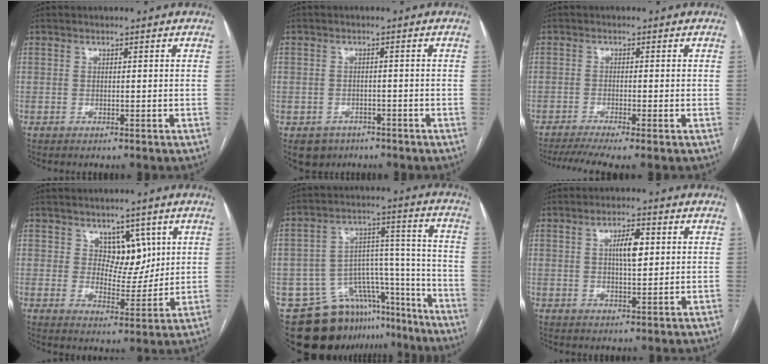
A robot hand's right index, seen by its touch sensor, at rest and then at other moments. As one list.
[{"total": 4.2, "force": [-2.4, 3.3, 0.5], "torque": [-0.003, 0.007, -0.033]}, {"total": 6.0, "force": [-4.5, -0.1, 4.0], "torque": [-0.066, -0.008, -0.075]}, {"total": 6.2, "force": [2.9, 4.0, 3.8], "torque": [-0.047, 0.001, 0.050]}, {"total": 18.4, "force": [-14.6, 9.8, 5.3], "torque": [-0.068, 0.071, -0.208]}, {"total": 4.8, "force": [1.1, 1.3, 4.5], "torque": [-0.078, 0.007, 0.019]}]